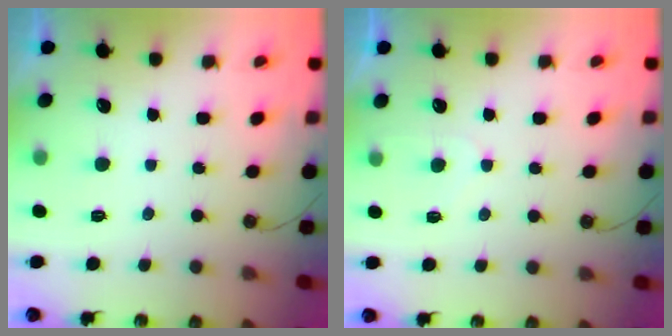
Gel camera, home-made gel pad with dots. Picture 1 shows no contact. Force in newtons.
{"total": 3.5, "press": 3.4, "slide": 0.5}